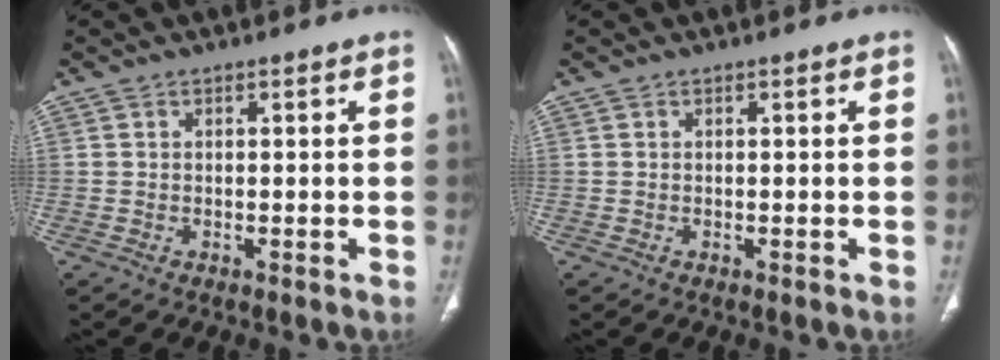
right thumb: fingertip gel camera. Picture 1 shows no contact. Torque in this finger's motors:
{"motor_torque": [-0.01, 0.01, -0.01, 0.01, 0.01]}